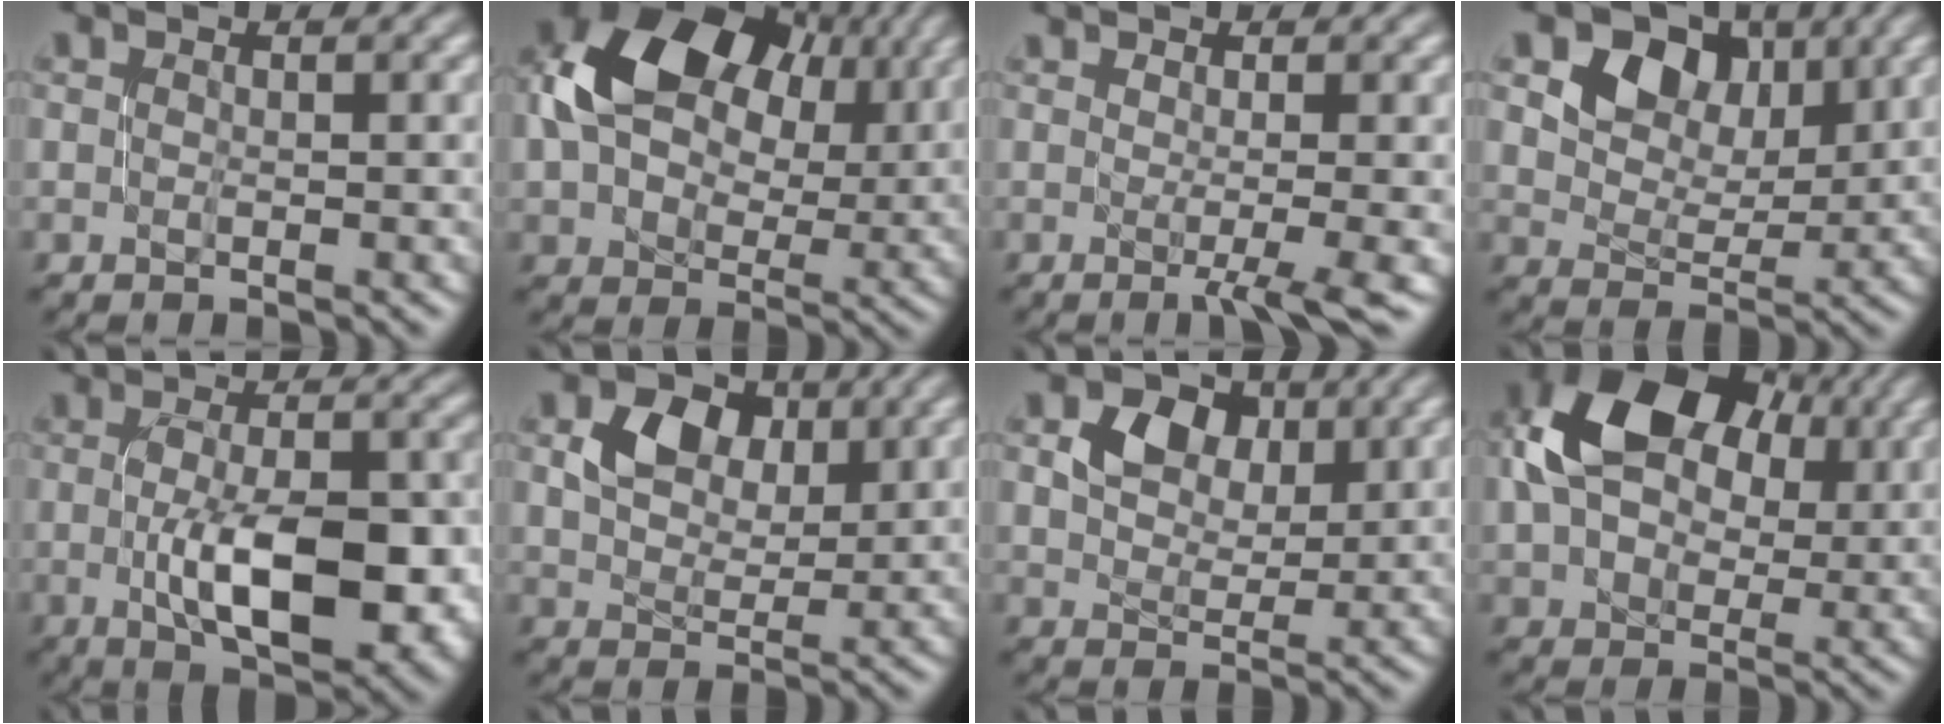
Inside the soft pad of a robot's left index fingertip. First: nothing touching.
{"total": 13.7, "force": [5.0, 9.1, 9.0], "torque": [-0.171, 0.022, 0.090]}
{"total": 3.3, "force": [-0.5, 0.8, 3.1], "torque": [-0.044, -0.001, -0.008]}
{"total": 8.1, "force": [4.7, 5.6, 3.6], "torque": [-0.071, 0.007, 0.081]}
{"total": 9.3, "force": [-1.8, 3.9, 8.2], "torque": [-0.139, -0.008, -0.023]}
{"total": 4.8, "force": [2.2, 3.4, 2.6], "torque": [-0.050, 0.006, 0.036]}
{"total": 4.4, "force": [2.1, 3.2, 2.2], "torque": [-0.041, 0.005, 0.032]}
{"total": 13.4, "force": [4.4, 8.9, 9.0], "torque": [-0.168, 0.024, 0.072]}